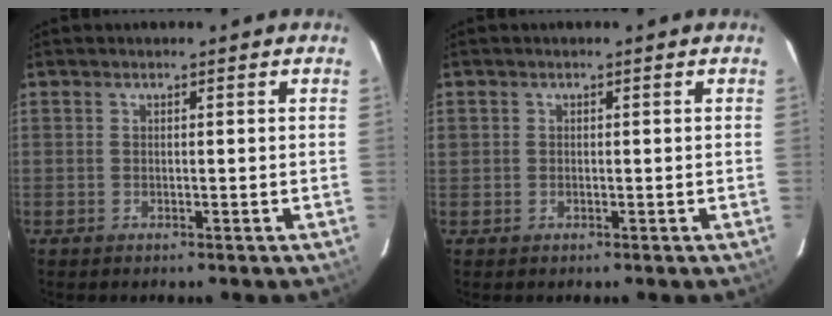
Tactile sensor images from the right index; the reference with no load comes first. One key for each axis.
{"total": 0.6, "fx": 0.0, "fy": 0.6, "fz": 0.0, "tx": 0.001, "ty": -0.002, "tz": -0.001}